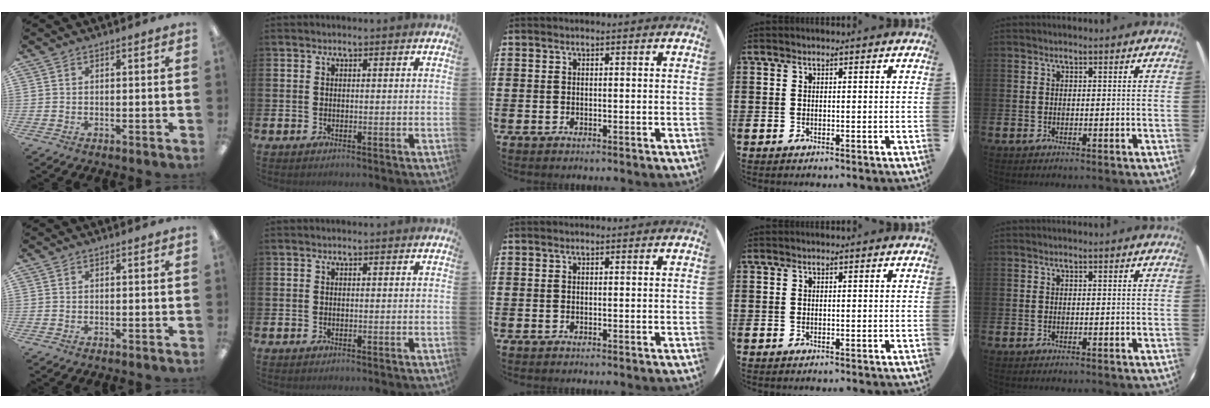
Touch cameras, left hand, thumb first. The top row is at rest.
{}